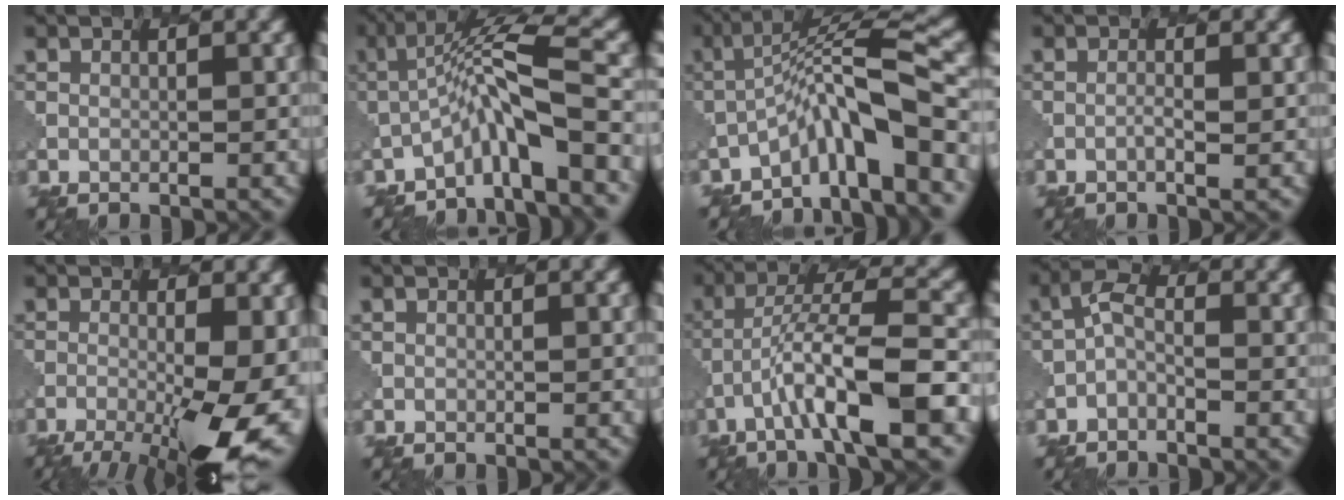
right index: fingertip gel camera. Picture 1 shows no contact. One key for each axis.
{"total": 6.7, "fx": -2.8, "fy": 1.1, "fz": 6.0, "tx": -0.096, "ty": 0.020, "tz": -0.054}
{"total": 7.5, "fx": -4.0, "fy": 1.3, "fz": 6.2, "tx": -0.096, "ty": 0.018, "tz": -0.071}
{"total": 0.7, "fx": 0.1, "fy": 0.1, "fz": 0.7, "tx": -0.012, "ty": 0.004, "tz": 0.001}
{"total": 11.6, "fx": -4.2, "fy": 3.5, "fz": 10.2, "tx": -0.154, "ty": -0.016, "tz": -0.056}
{"total": 0.0}
{"total": 8.5, "fx": -3.4, "fy": 1.6, "fz": 7.6, "tx": -0.133, "ty": 0.014, "tz": -0.057}
{"total": 1.6, "fx": -0.8, "fy": 0.8, "fz": 1.1, "tx": -0.026, "ty": 0.006, "tz": -0.021}